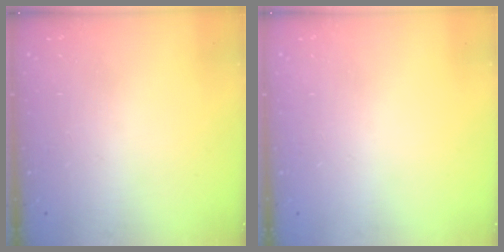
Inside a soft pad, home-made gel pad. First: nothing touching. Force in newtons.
{"total": 0.0}